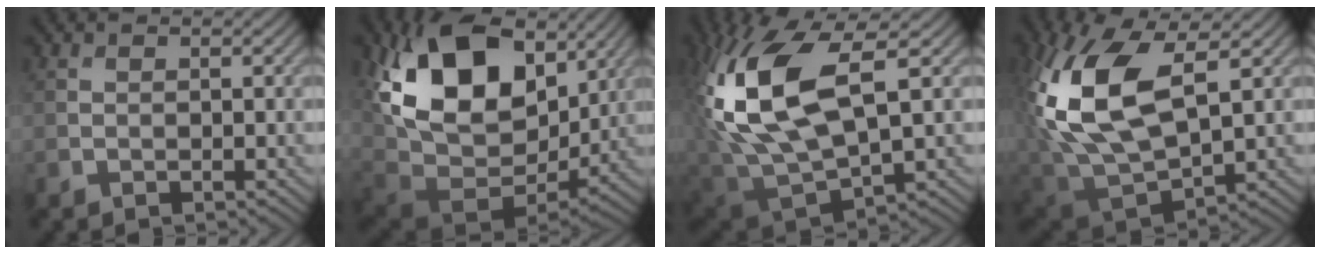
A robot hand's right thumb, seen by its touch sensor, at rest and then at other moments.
{"total": 20.1, "force": [6.2, 13.4, 13.6], "torque": [-0.292, -0.010, 0.137]}
{"total": 16.0, "force": [3.5, 8.1, 13.3], "torque": [-0.324, 0.001, 0.077]}
{"total": 15.9, "force": [3.3, 8.8, 12.9], "torque": [-0.313, 0.000, 0.071]}